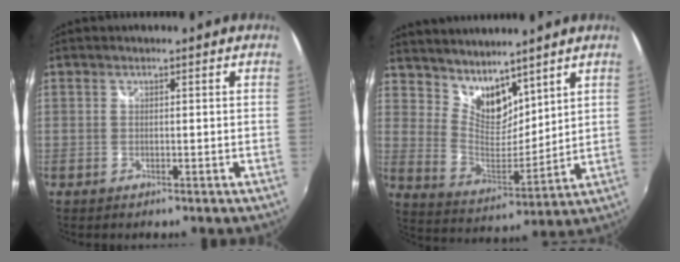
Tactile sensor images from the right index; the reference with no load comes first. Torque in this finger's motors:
{"motor_torque": [-0.26, 0.34, -0.03, 0.00]}